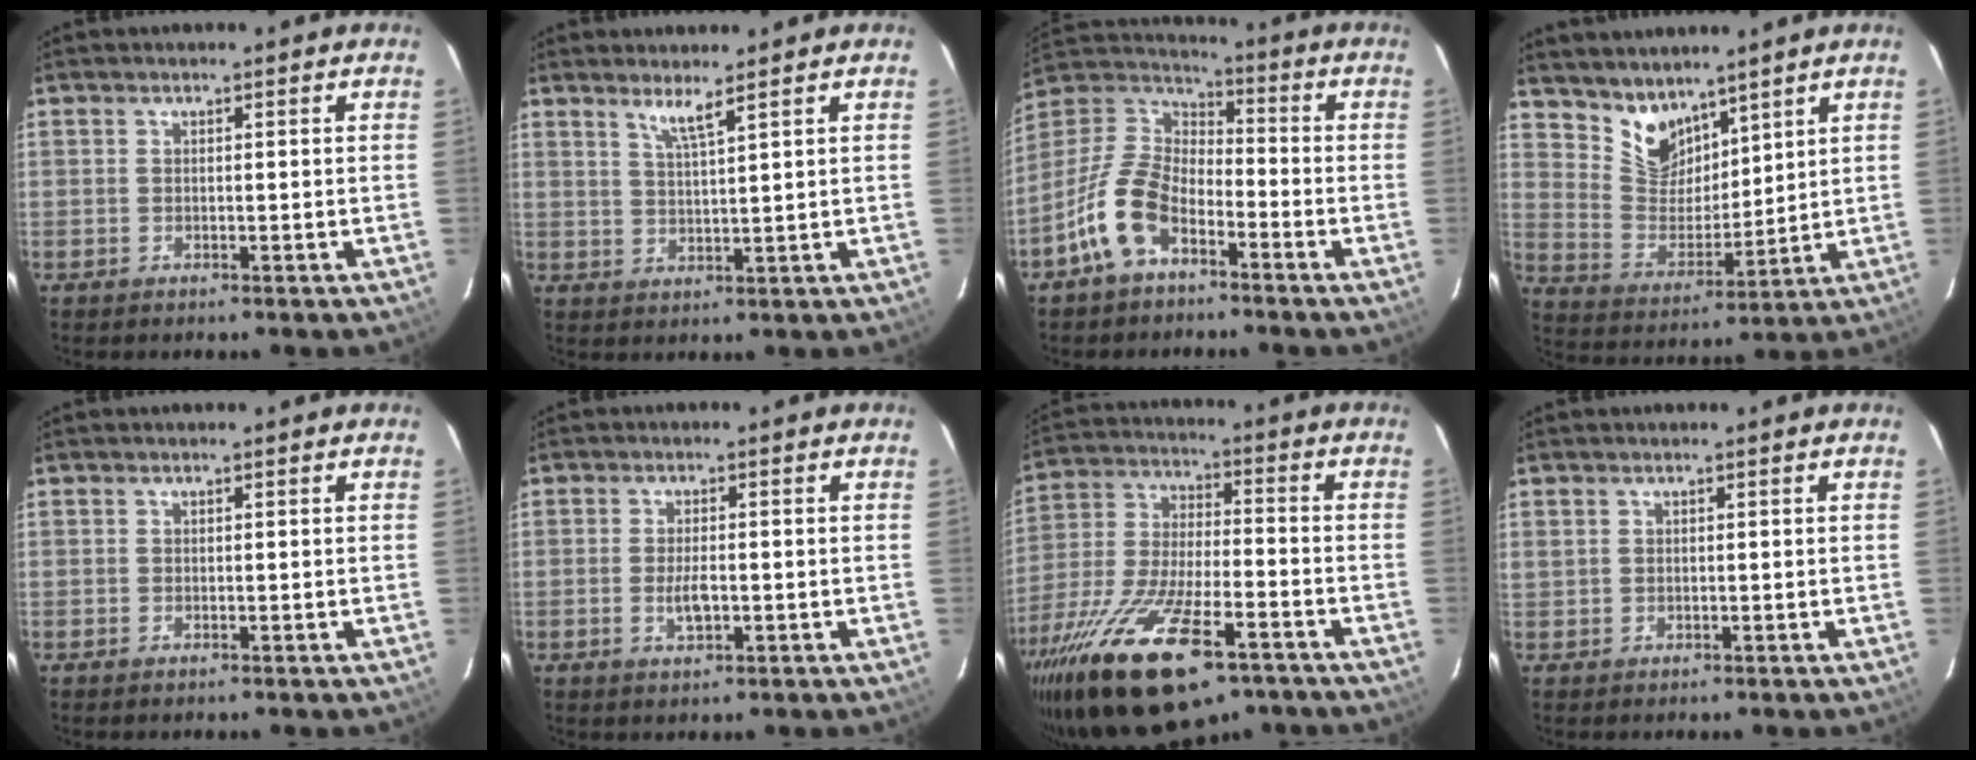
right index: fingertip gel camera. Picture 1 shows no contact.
{"total": 3.4, "force": [2.6, -0.4, 2.3], "torque": [-0.046, -0.006, 0.048]}
{"total": 12.7, "force": [-7.0, 6.7, 8.2], "torque": [-0.175, 0.016, -0.140]}
{"total": 9.1, "force": [7.2, 4.9, 2.7], "torque": [-0.047, 0.002, 0.148]}
{"total": 0.0}
{"total": 3.5, "force": [-0.7, 1.4, 3.1], "torque": [-0.058, -0.002, -0.010]}
{"total": 25.4, "force": [-16.0, 8.9, 17.6], "torque": [-0.354, -0.055, -0.270]}
{"total": 0.7, "force": [0.4, 0.6, 0.2], "torque": [-0.002, 0.004, 0.009]}